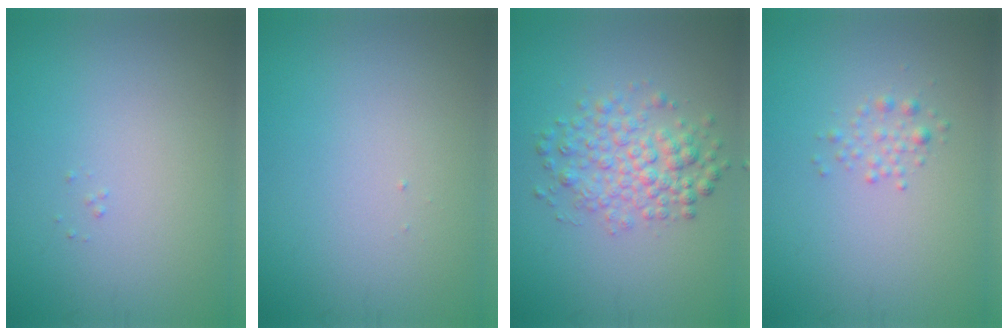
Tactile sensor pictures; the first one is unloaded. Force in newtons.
{"total": 0.0}
{"total": 3.9, "press": 3.9, "slide": 0.1}
{"total": 1.2, "press": 1.2, "slide": 0.0}